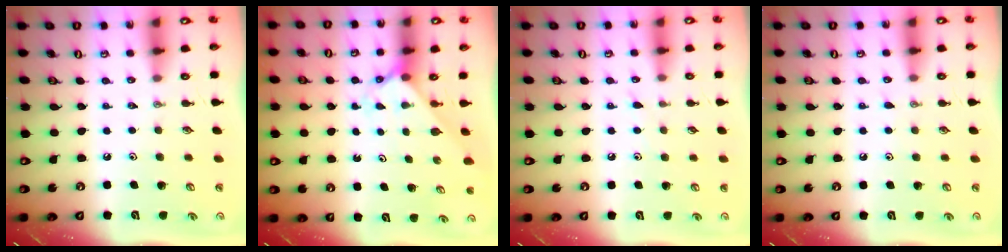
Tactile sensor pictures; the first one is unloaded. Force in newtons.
{"total": 2.4, "press": 2.4, "slide": 0.1}
{"total": 4.9, "press": 4.9, "slide": 0.5}
{"total": 5.9, "press": 5.9, "slide": 0.6}